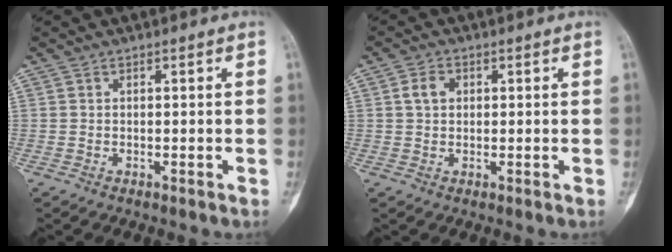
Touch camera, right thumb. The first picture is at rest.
{"total": 3.1, "force": [0.8, 2.4, 1.9], "torque": [-0.032, 0.006, 0.013]}